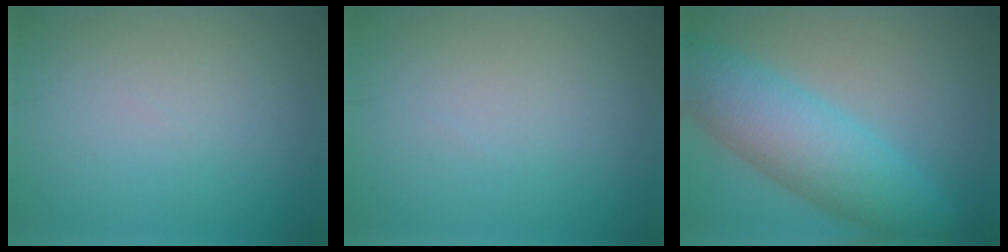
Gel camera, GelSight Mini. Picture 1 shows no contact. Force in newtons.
{"total": 0.0}
{"total": 7.9, "press": 7.9, "slide": 0.1}